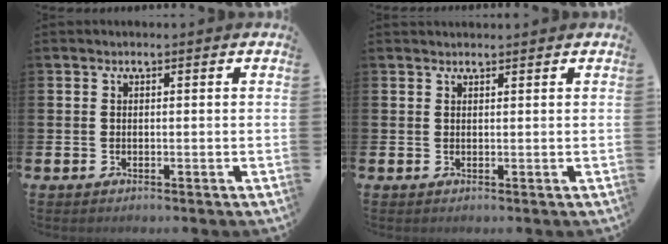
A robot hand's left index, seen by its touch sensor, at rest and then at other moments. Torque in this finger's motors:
{"motor_torque": [-0.25, -0.38, 0.03, 0.06]}